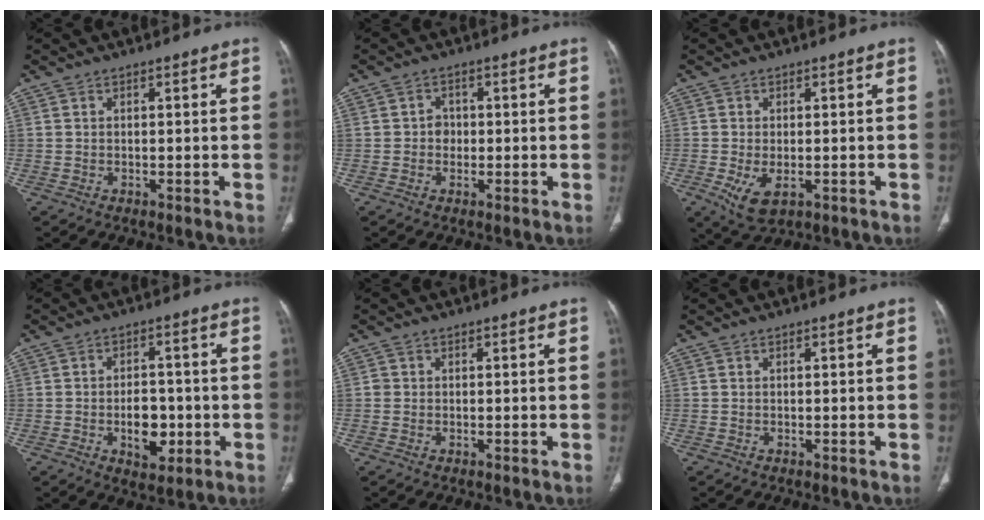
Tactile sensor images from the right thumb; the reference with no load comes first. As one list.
[{"total": 2.3, "force": [-0.2, 2.1, 1.0], "torque": [0.000, 0.008, -0.007]}, {"total": 5.6, "force": [-1.8, 2.9, 4.4], "torque": [-0.087, -0.012, -0.019]}, {"total": 7.5, "force": [-1.8, 4.6, 5.6], "torque": [-0.059, 0.010, -0.021]}, {"total": 0.7, "force": [0.0, 0.7, 0.1], "torque": [0.001, 0.004, -0.001]}, {"total": 0.0}]